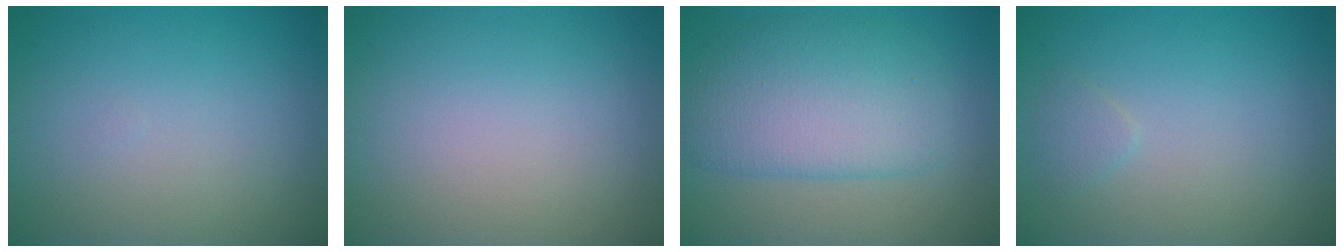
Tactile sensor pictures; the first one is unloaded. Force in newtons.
{"total": 0.0}
{"total": 6.0, "press": 6.0, "slide": 0.2}
{"total": 0.9, "press": 0.9, "slide": 0.0}